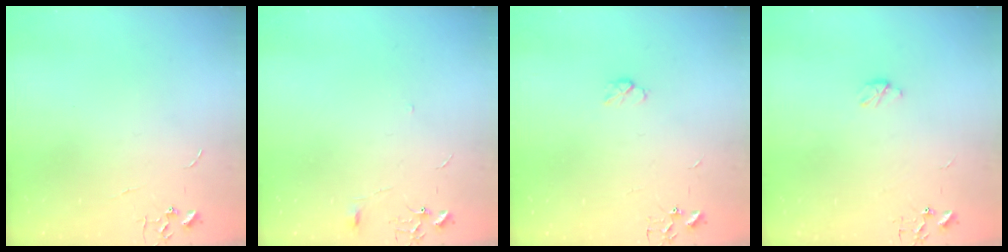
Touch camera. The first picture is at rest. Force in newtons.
{"total": 4.6, "press": 4.6, "slide": 0.5}
{"total": 3.7, "press": 3.7, "slide": 0.7}
{"total": 3.3, "press": 3.3, "slide": 0.3}